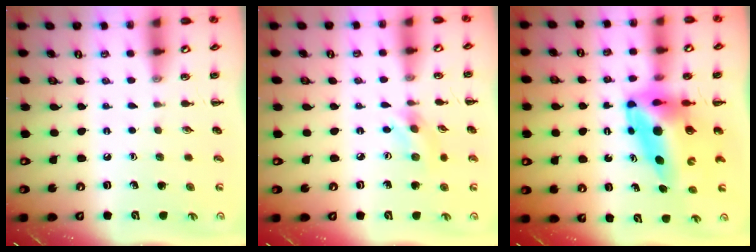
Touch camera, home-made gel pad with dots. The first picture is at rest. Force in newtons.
{"total": 2.6, "press": 2.6, "slide": 0.6}
{"total": 11.9, "press": 11.3, "slide": 3.7}